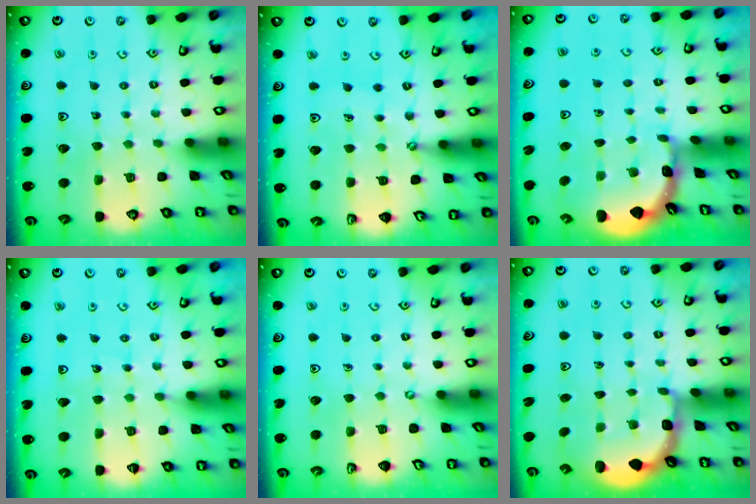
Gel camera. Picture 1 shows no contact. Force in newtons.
{"total": 4.8, "press": 4.5, "slide": 1.5}
{"total": 1.8, "press": 1.8, "slide": 0.2}
{"total": 4.9, "press": 4.9, "slide": 0.4}
{"total": 0.0}
{"total": 2.4, "press": 1.7, "slide": 1.6}